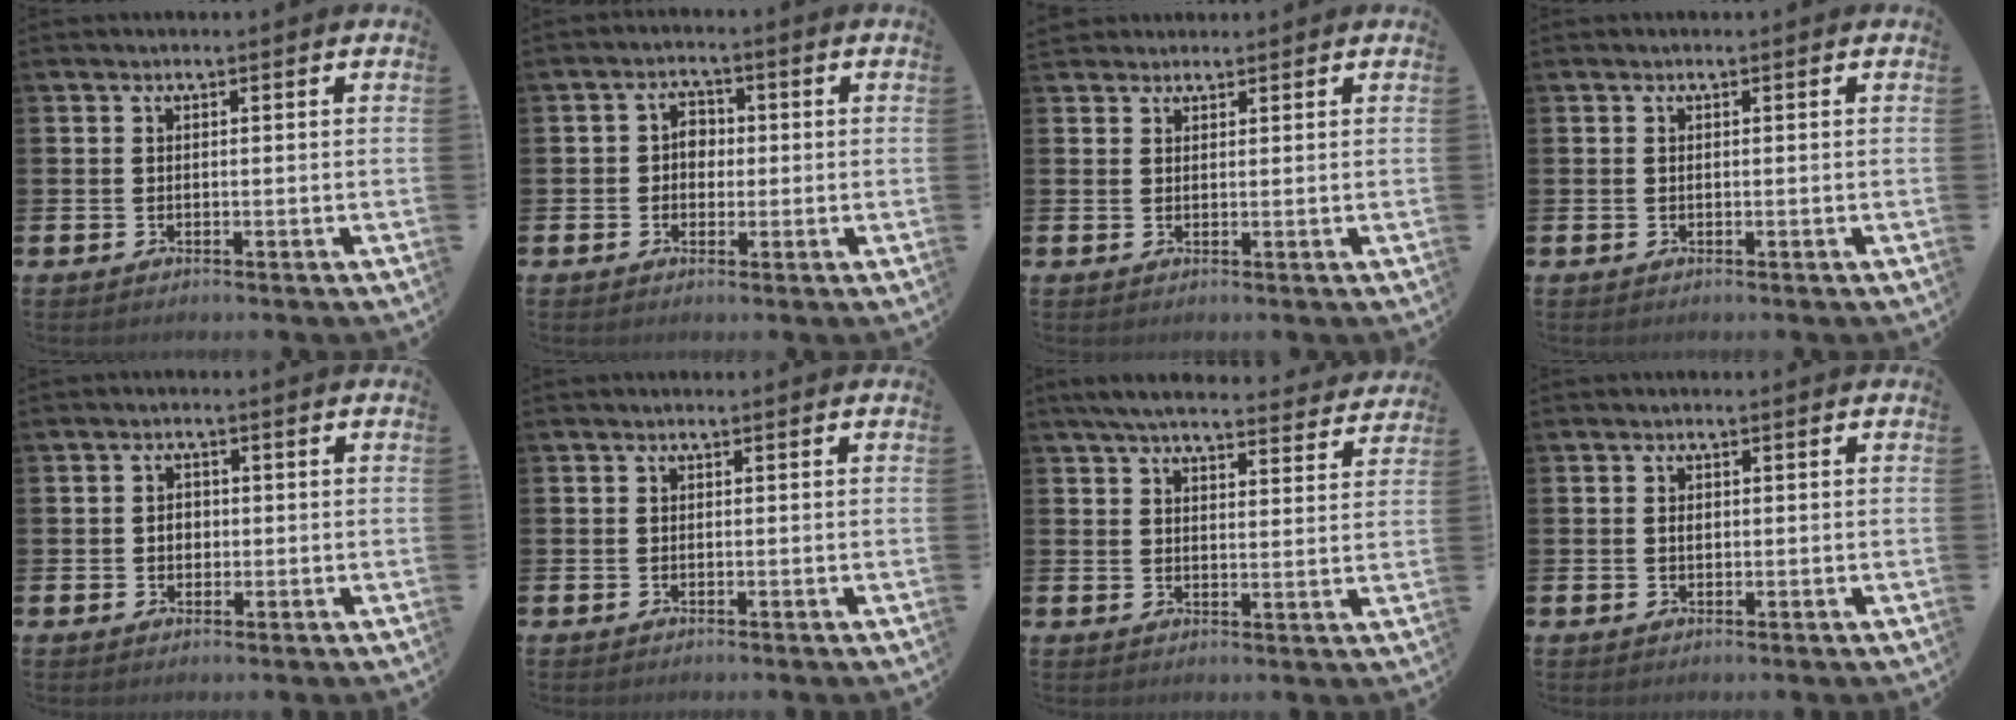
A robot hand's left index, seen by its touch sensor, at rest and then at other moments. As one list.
[{"total": 3.0, "force": [0.0, 2.6, 1.6], "torque": [-0.020, 0.005, -0.008]}, {"total": 2.0, "force": [1.8, 0.7, -0.1], "torque": [0.005, -0.002, 0.033]}, {"total": 0.0}, {"total": 1.9, "force": [0.0, 1.6, 1.1], "torque": [-0.005, 0.002, -0.006]}, {"total": 0.0}, {"total": 5.6, "force": [5.3, 0.9, 1.7], "torque": [-0.038, -0.031, 0.091]}, {"total": 1.0, "force": [0.1, 0.7, 0.7], "torque": [-0.006, 0.001, -0.001]}]